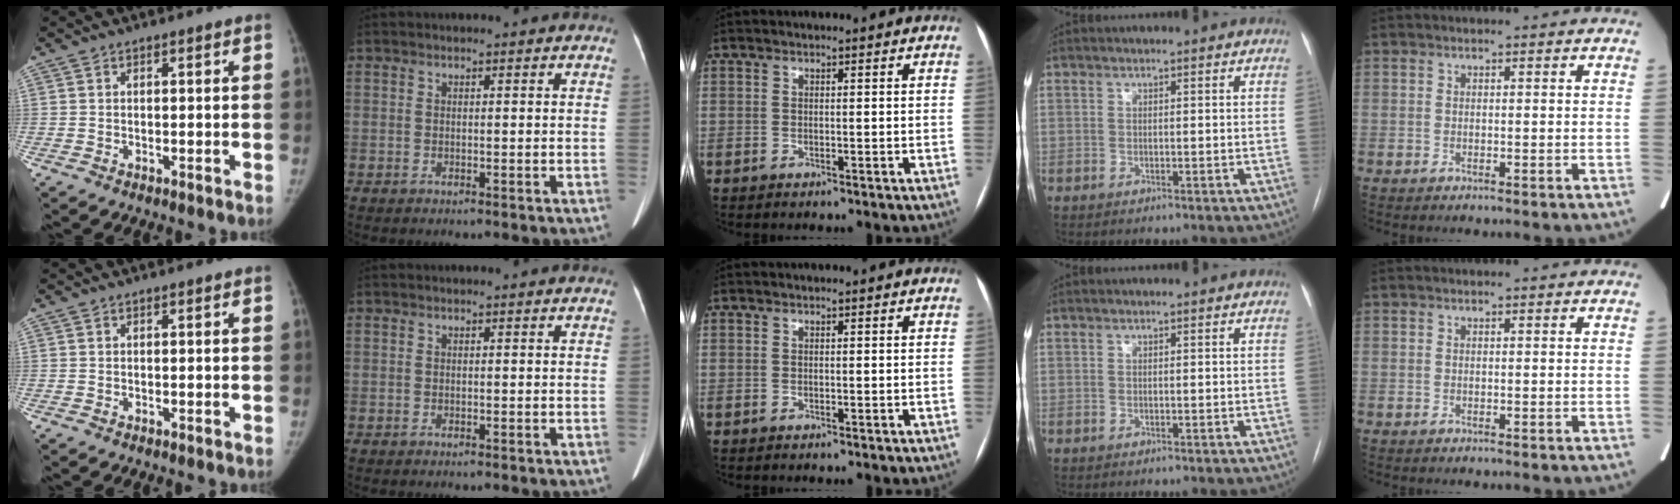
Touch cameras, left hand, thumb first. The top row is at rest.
{}